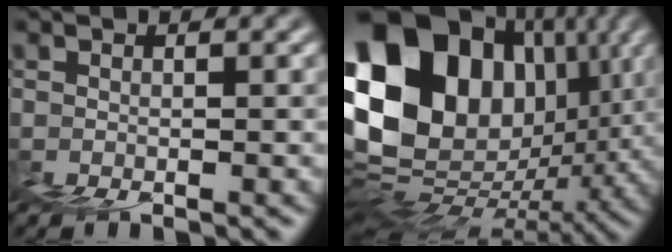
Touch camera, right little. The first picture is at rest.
{"total": 18.9, "force": [7.2, 13.3, 11.3], "torque": [-0.207, 0.028, 0.156]}